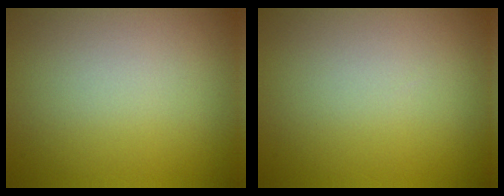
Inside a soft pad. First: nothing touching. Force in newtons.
{"total": 0.0}